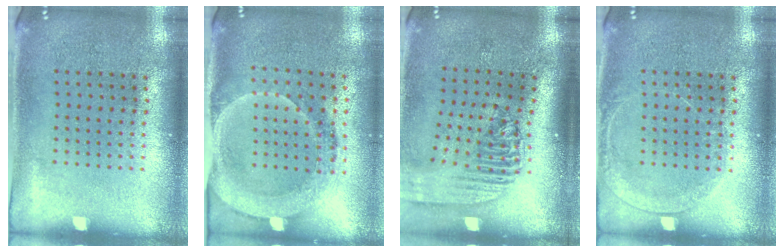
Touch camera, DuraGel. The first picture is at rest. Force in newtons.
{"total": 1.8, "press": 1.6, "slide": 0.8}
{"total": 2.1, "press": 1.7, "slide": 1.3}
{"total": 1.3, "press": 1.3, "slide": 0.2}